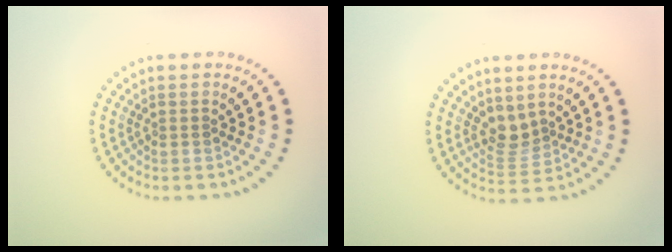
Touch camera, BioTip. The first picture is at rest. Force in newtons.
{"total": 2.2, "press": 1.7, "slide": 1.4}